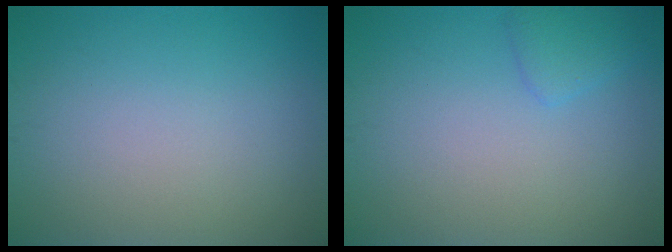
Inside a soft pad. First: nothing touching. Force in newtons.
{"total": 1.4, "press": 1.4, "slide": 0.1}